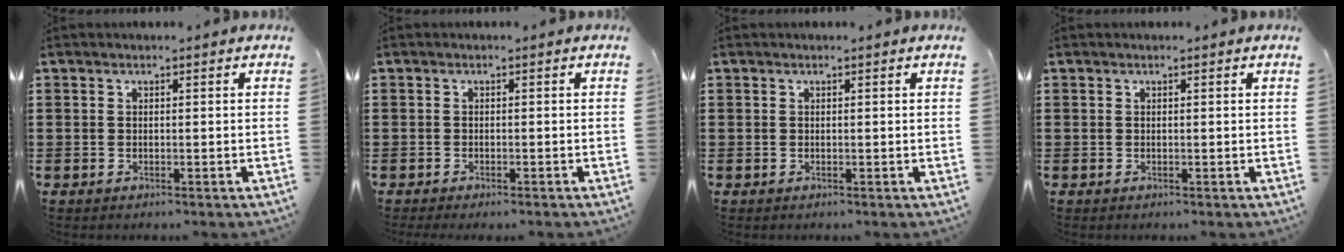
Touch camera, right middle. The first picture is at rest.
{"total": 0.7, "force": [-0.7, 0.0, 0.1], "torque": [-0.006, -0.005, -0.012]}
{"total": 0.0}
{"total": 0.0}